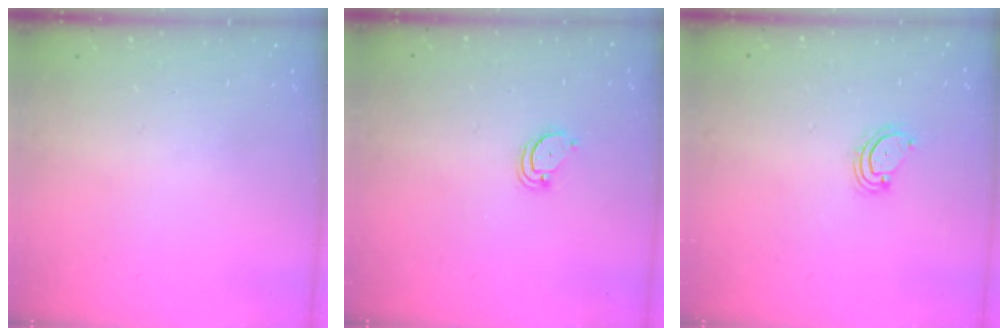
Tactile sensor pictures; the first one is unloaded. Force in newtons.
{"total": 2.1, "press": 2.1, "slide": 0.2}
{"total": 3.3, "press": 3.2, "slide": 0.7}